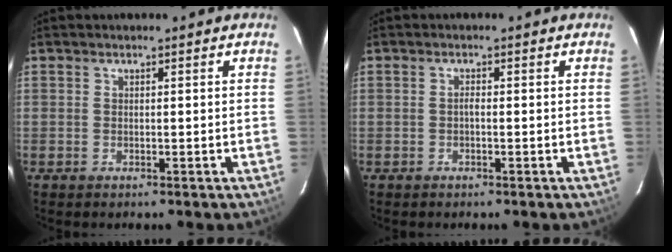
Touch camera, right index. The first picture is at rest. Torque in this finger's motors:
{"motor_torque": [0.20, 0.10, 0.09, 0.03]}